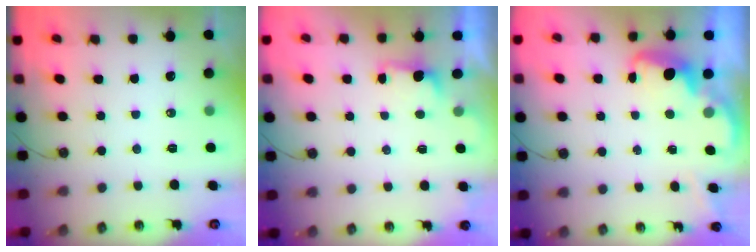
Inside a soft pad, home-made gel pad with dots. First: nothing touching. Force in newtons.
{"total": 1.6, "press": 1.4, "slide": 0.8}
{"total": 2.6, "press": 2.5, "slide": 0.8}